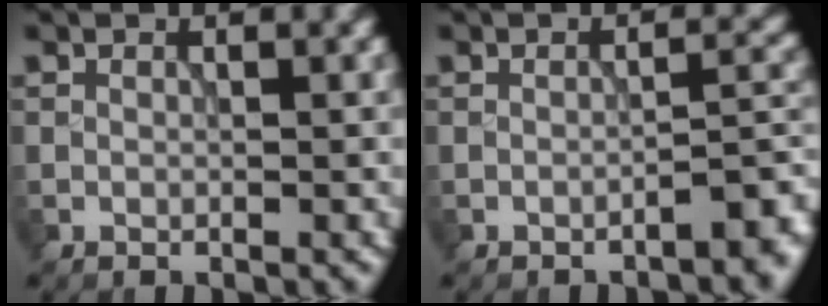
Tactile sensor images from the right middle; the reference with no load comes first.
{"total": 3.4, "force": [-2.3, 0.9, 2.4], "torque": [-0.028, 0.010, -0.037]}